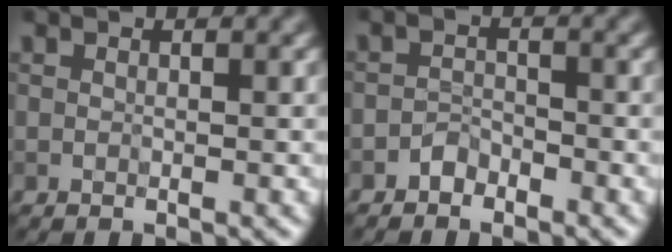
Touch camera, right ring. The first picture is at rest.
{"total": 1.4, "force": [-1.1, 0.7, 0.2], "torque": [-0.001, 0.008, -0.021]}